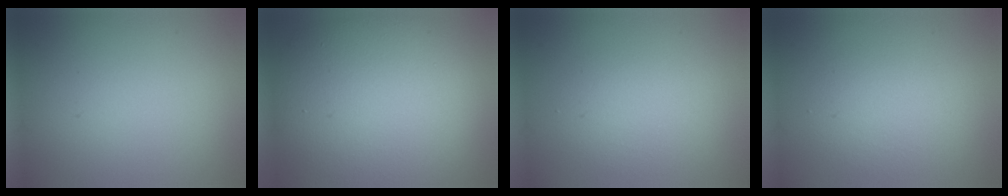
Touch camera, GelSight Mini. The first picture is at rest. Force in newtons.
{"total": 13.1, "press": 13.1, "slide": 0.6}
{"total": 2.4, "press": 2.4, "slide": 0.2}
{"total": 2.7, "press": 2.7, "slide": 0.1}